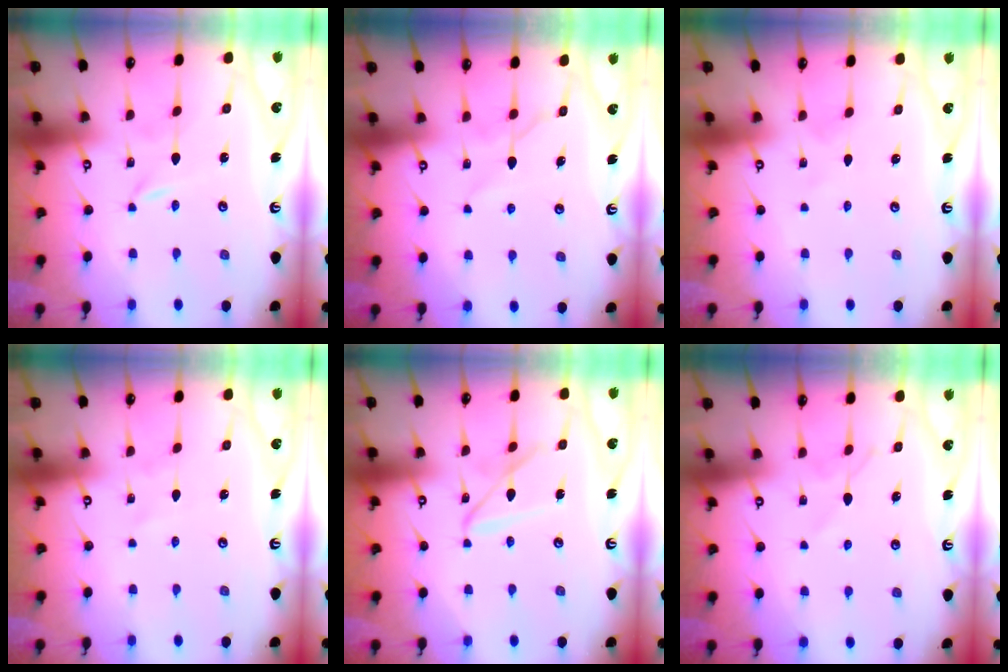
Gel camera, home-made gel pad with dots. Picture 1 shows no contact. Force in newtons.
{"total": 6.8, "press": 6.8, "slide": 0.6}
{"total": 1.3, "press": 1.3, "slide": 0.2}
{"total": 1.1, "press": 1.1, "slide": 0.1}
{"total": 8.7, "press": 8.6, "slide": 0.7}
{"total": 5.1, "press": 5.0, "slide": 0.7}